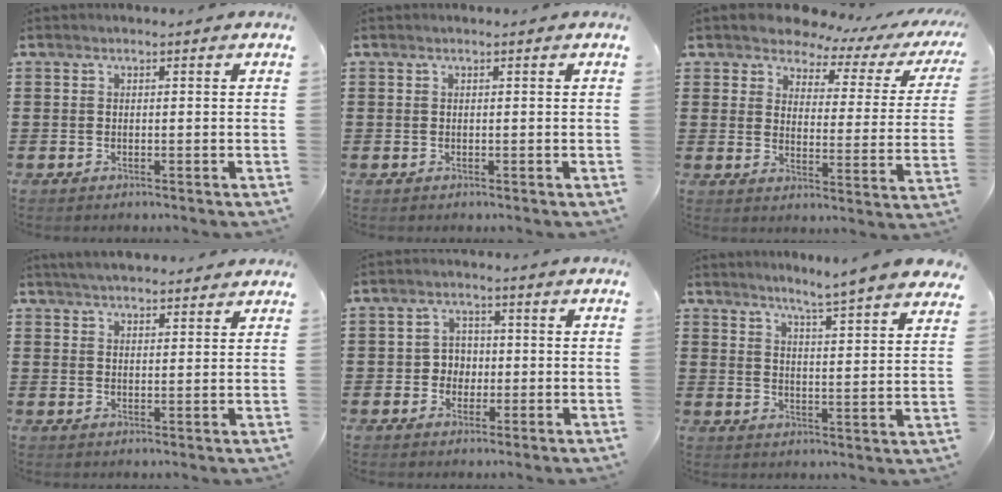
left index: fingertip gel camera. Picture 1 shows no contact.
{"total": 0.0}
{"total": 4.3, "force": [4.0, 1.3, 0.9], "torque": [-0.047, -0.025, 0.065]}
{"total": 3.5, "force": [3.5, 0.1, 0.6], "torque": [-0.022, -0.004, 0.066]}
{"total": 3.4, "force": [-0.6, 3.1, 1.3], "torque": [-0.036, 0.006, -0.016]}
{"total": 5.2, "force": [4.7, -1.4, 1.8], "torque": [-0.046, -0.039, 0.073]}